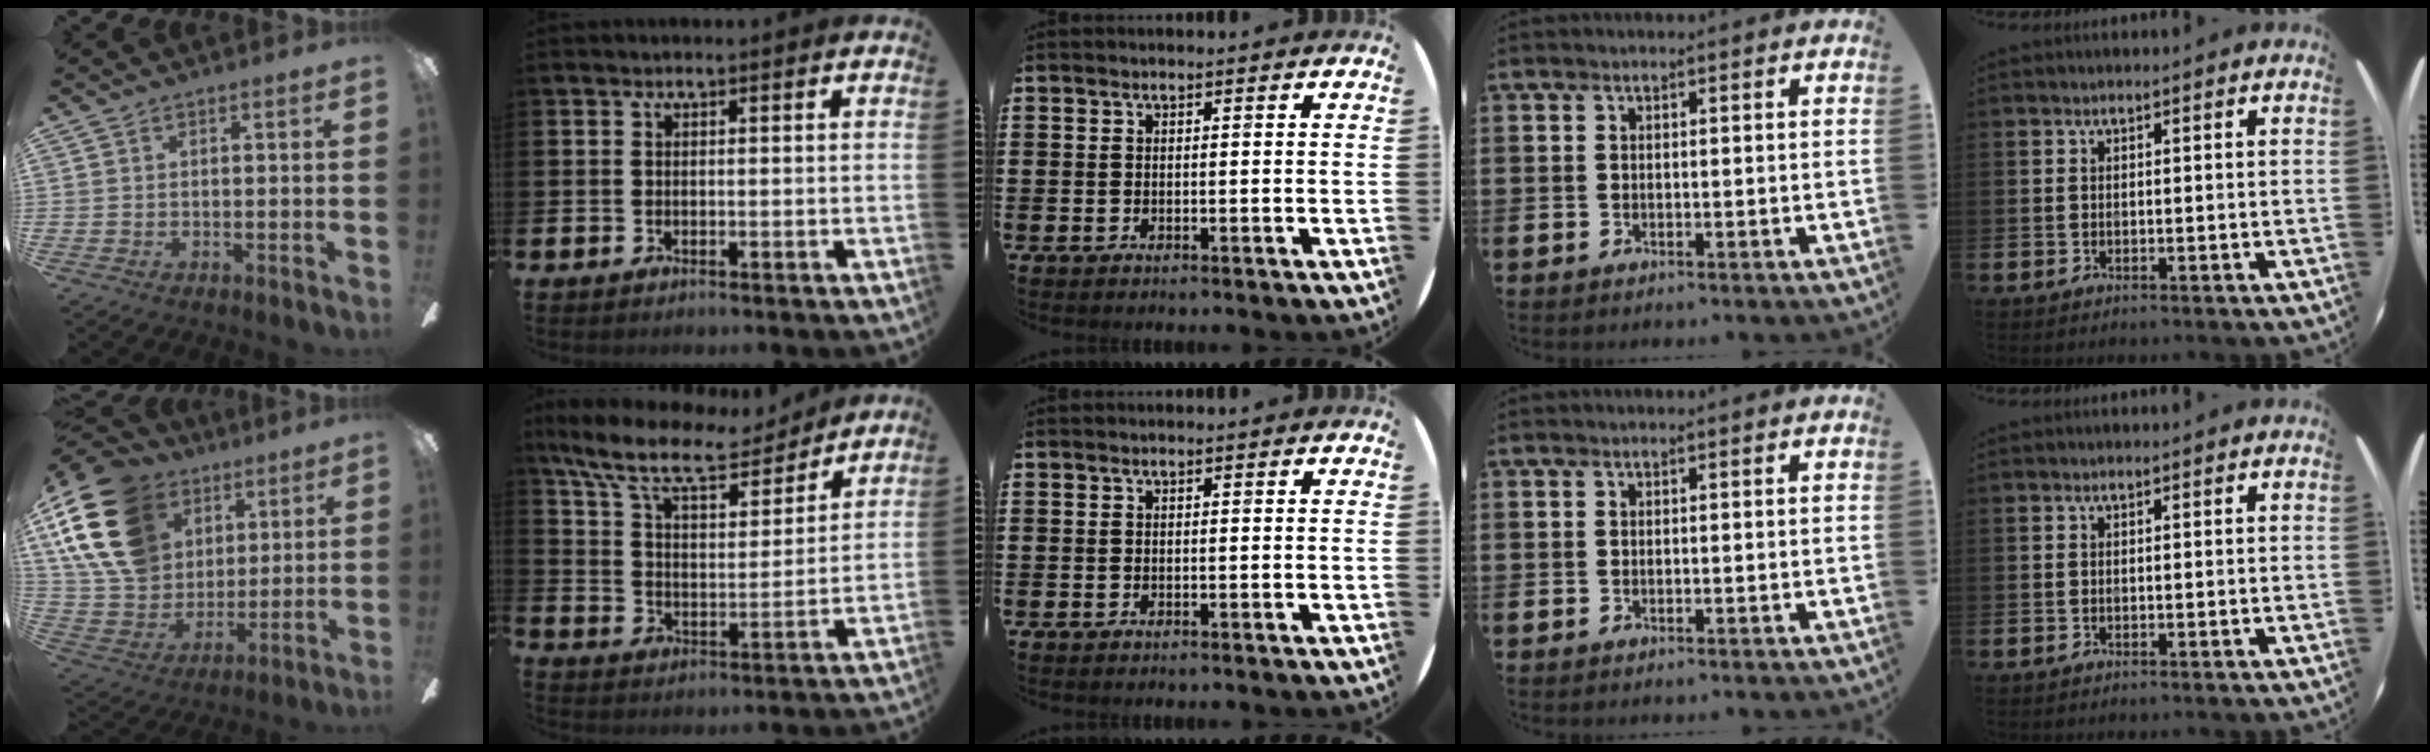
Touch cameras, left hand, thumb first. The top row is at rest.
{"thumb": {"total": 20.8, "force": [9.2, 15.2, 10.9], "torque": [-0.242, -0.022, 0.175]}, "index": {"total": 11.2, "force": [9.8, 3.1, 4.6], "torque": [-0.126, -0.055, 0.170]}}